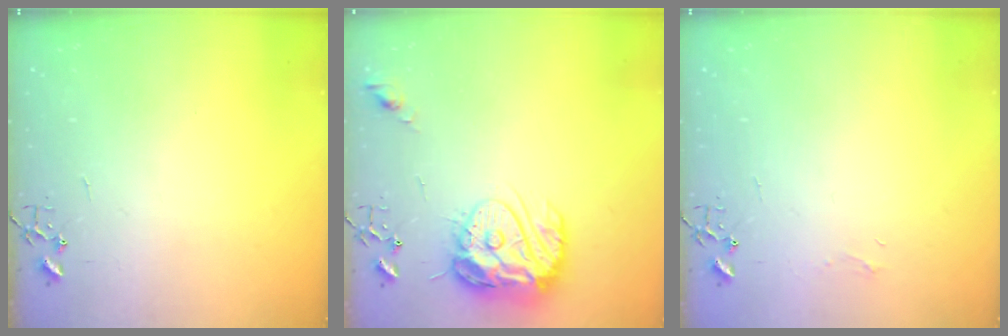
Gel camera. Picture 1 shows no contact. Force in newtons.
{"total": 16.7, "press": 16.6, "slide": 1.5}
{"total": 3.5, "press": 3.5, "slide": 0.6}